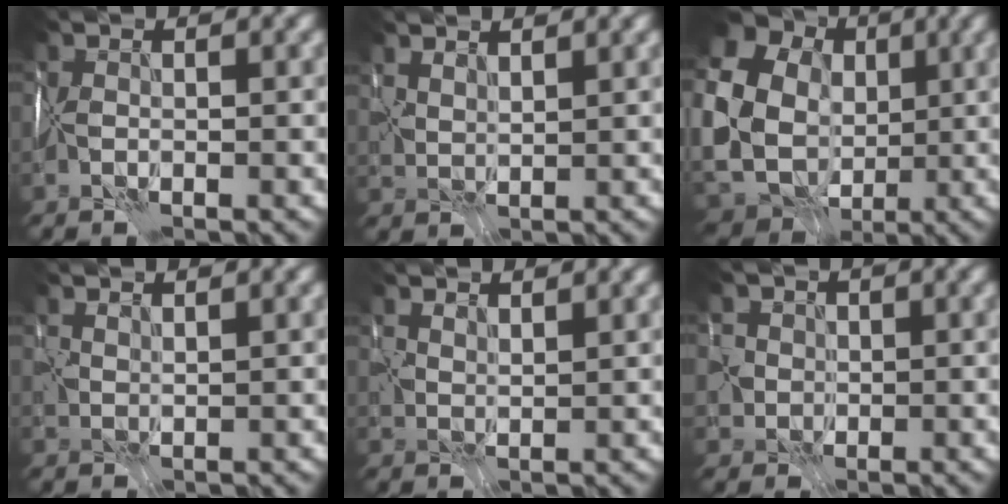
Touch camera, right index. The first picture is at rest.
{"total": 2.3, "force": [2.2, 0.6, 0.3], "torque": [-0.011, 0.001, 0.053]}
{"total": 14.4, "force": [1.8, 12.5, 7.0], "torque": [-0.162, -0.011, 0.033]}
{"total": 1.5, "force": [1.2, 0.8, 0.5], "torque": [-0.012, 0.000, 0.031]}
{"total": 2.2, "force": [1.9, 0.9, 0.6], "torque": [-0.015, -0.001, 0.044]}
{"total": 2.1, "force": [0.2, 2.1, 0.2], "torque": [0.000, 0.002, 0.011]}